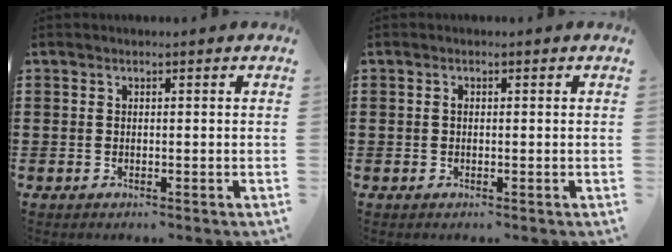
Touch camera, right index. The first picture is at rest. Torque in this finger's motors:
{"motor_torque": [0.30, 0.24, 0.10, 0.03]}